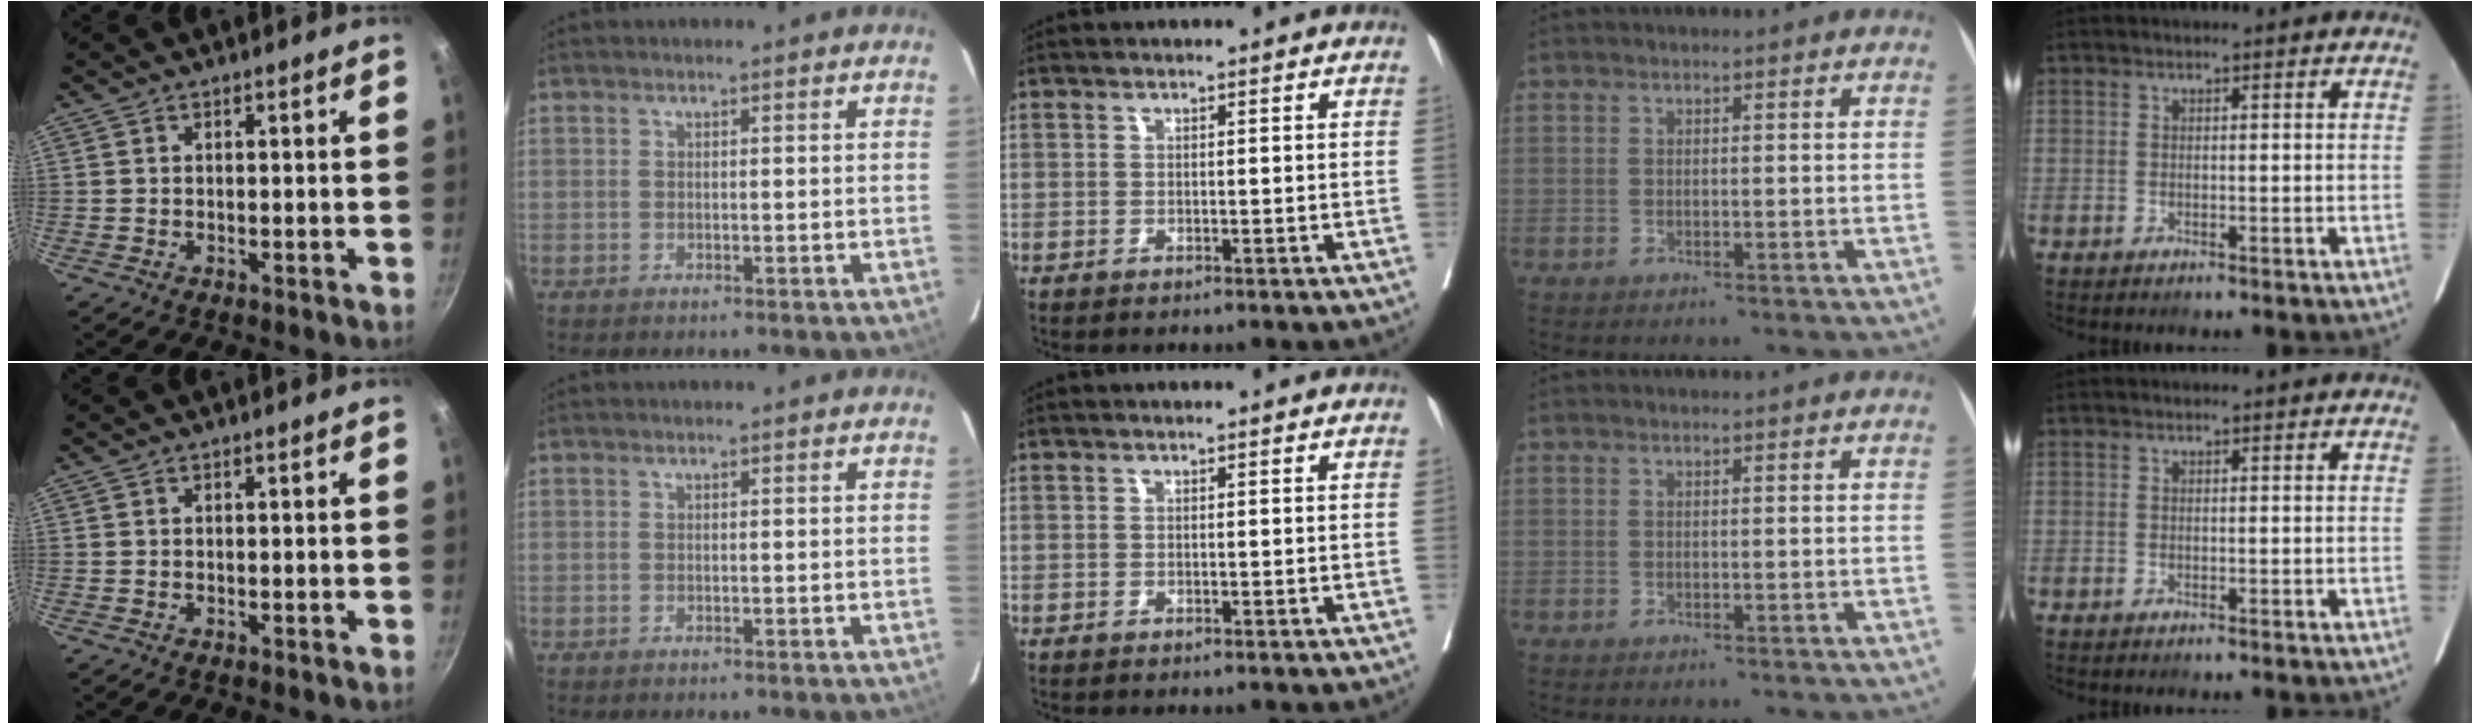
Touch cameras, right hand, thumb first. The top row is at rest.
{}